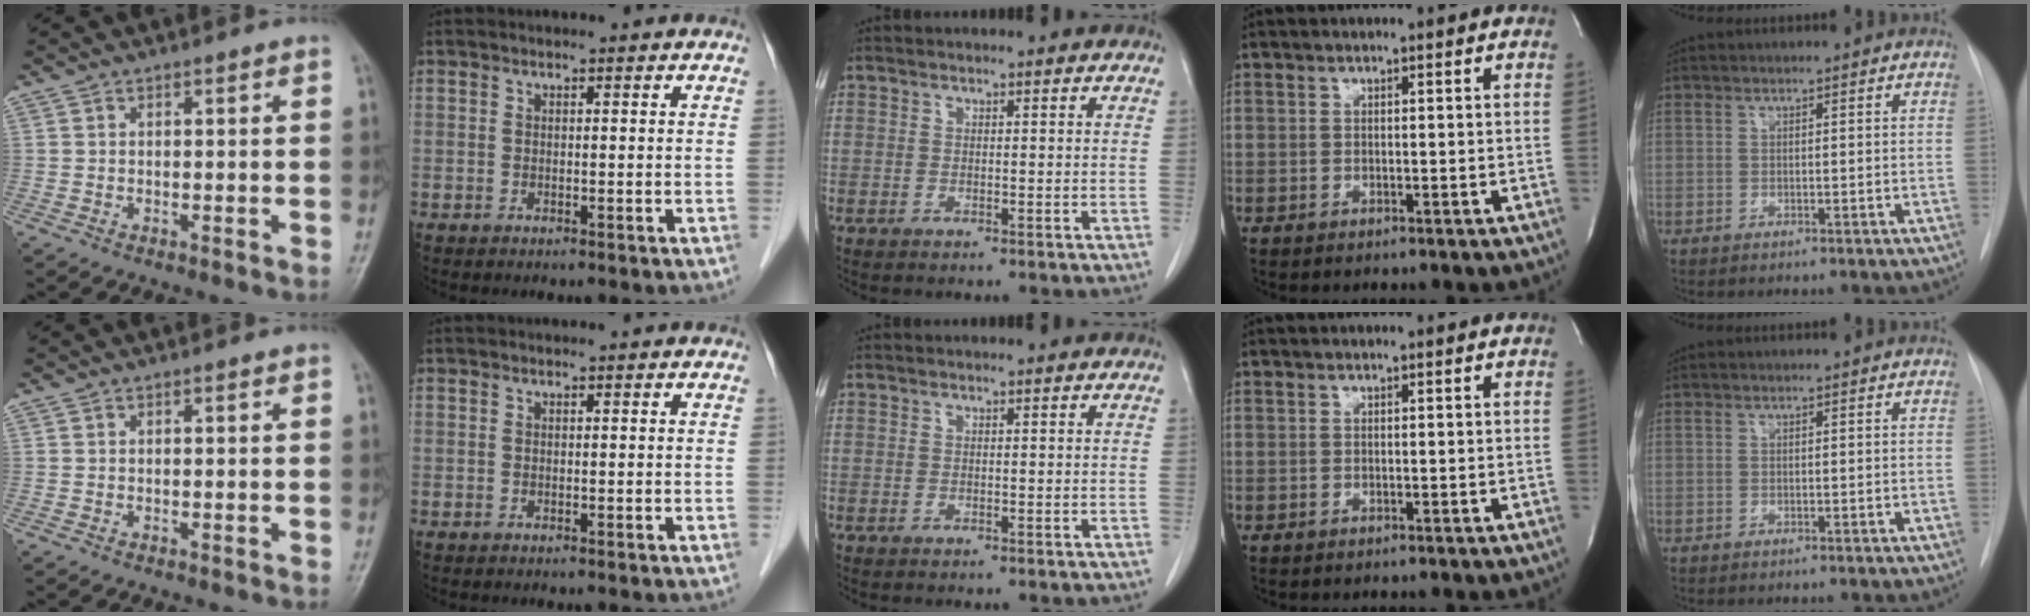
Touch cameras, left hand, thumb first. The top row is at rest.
{}